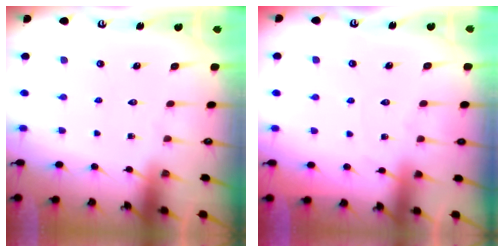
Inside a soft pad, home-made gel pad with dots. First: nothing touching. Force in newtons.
{"total": 4.0, "press": 4.0, "slide": 0.5}